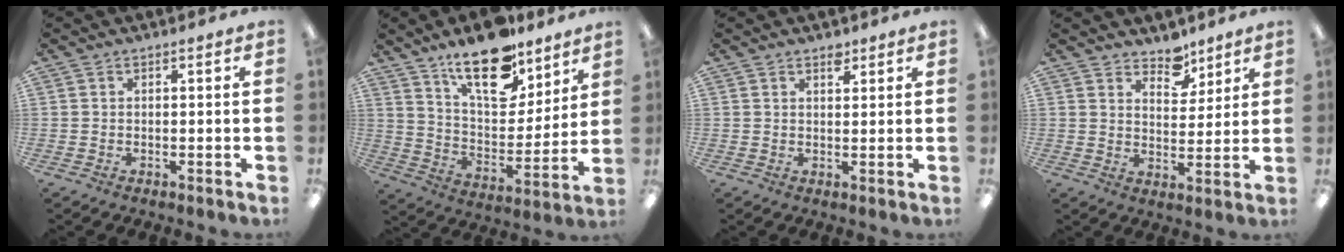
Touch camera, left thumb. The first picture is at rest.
{"total": 19.4, "force": [13.9, 8.5, 10.6], "torque": [-0.165, -0.084, 0.236]}
{"total": 2.3, "force": [1.8, 1.1, 0.9], "torque": [-0.003, -0.010, 0.030]}
{"total": 6.9, "force": [5.8, 3.4, 1.6], "torque": [-0.003, -0.045, 0.102]}